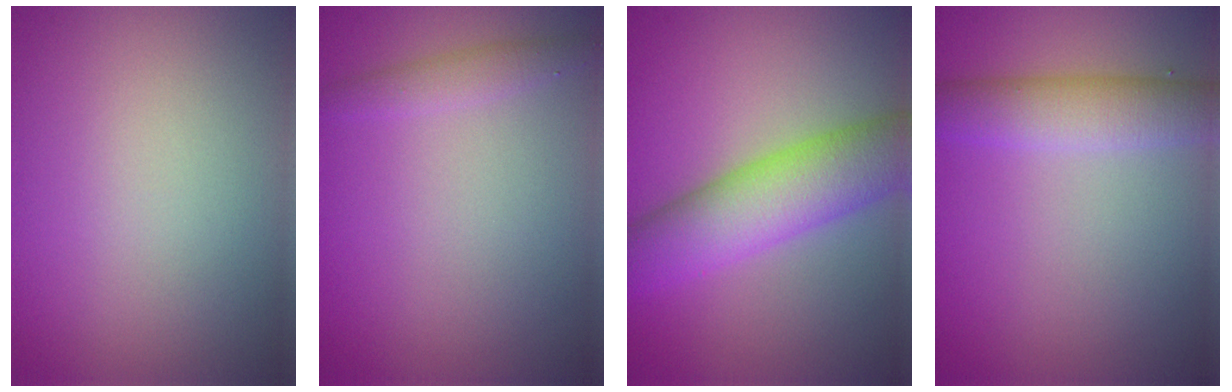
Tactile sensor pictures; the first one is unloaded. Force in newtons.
{"total": 1.4, "press": 1.4, "slide": 0.0}
{"total": 7.3, "press": 7.3, "slide": 0.2}
{"total": 3.8, "press": 3.8, "slide": 0.1}